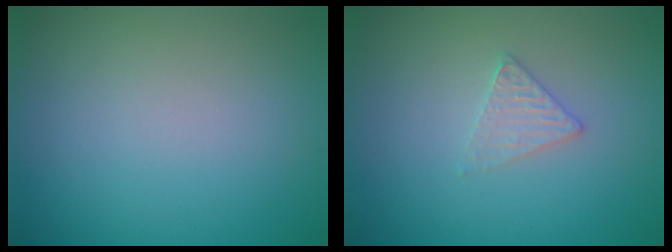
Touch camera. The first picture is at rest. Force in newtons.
{"total": 1.6, "press": 1.6, "slide": 0.2}